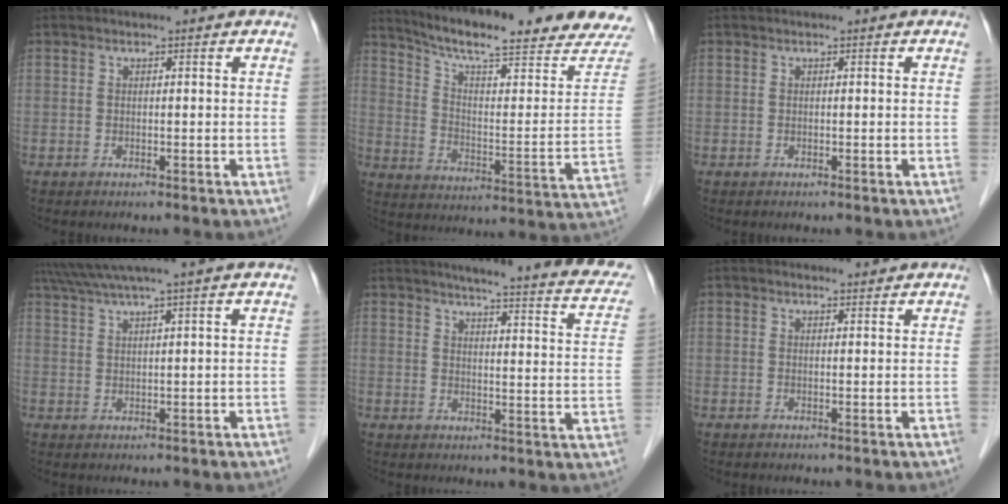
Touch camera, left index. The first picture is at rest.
{"total": 23.3, "force": [20.7, 1.3, 10.6], "torque": [-0.162, -0.060, 0.281]}
{"total": 0.0}
{"total": 6.5, "force": [5.4, -2.0, 3.0], "torque": [-0.050, 0.022, 0.088]}
{"total": 20.3, "force": [17.4, 1.9, 10.3], "torque": [-0.121, -0.035, 0.192]}
{"total": 1.2, "force": [1.1, 0.3, 0.1], "torque": [-0.009, -0.002, 0.015]}